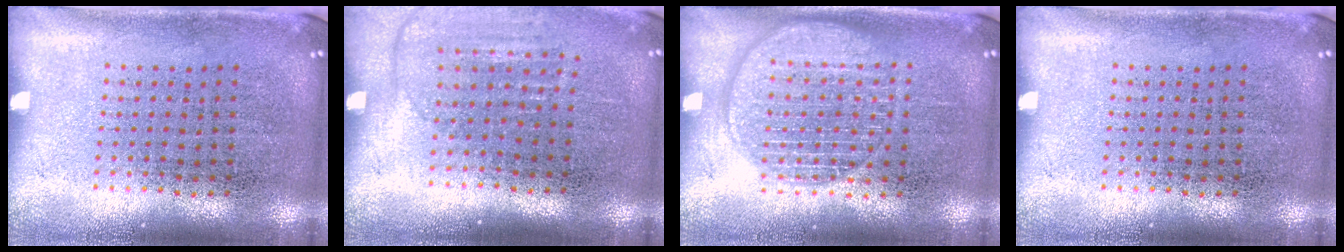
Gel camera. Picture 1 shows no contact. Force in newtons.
{"total": 1.3, "press": 1.2, "slide": 0.6}
{"total": 1.8, "press": 1.8, "slide": 0.2}
{"total": 0.0}